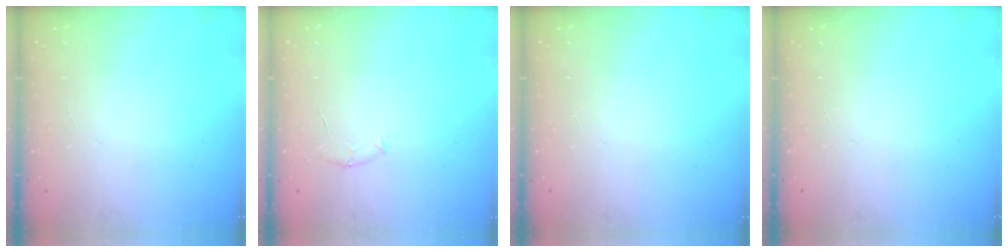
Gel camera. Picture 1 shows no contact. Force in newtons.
{"total": 4.7, "press": 4.4, "slide": 1.8}
{"total": 0.0}
{"total": 0.0}